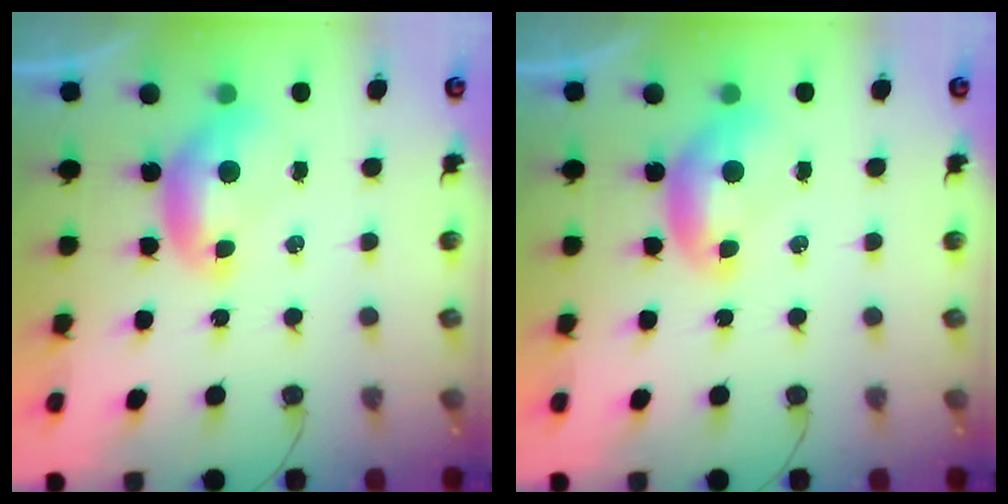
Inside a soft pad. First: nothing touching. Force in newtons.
{"total": 0.0}